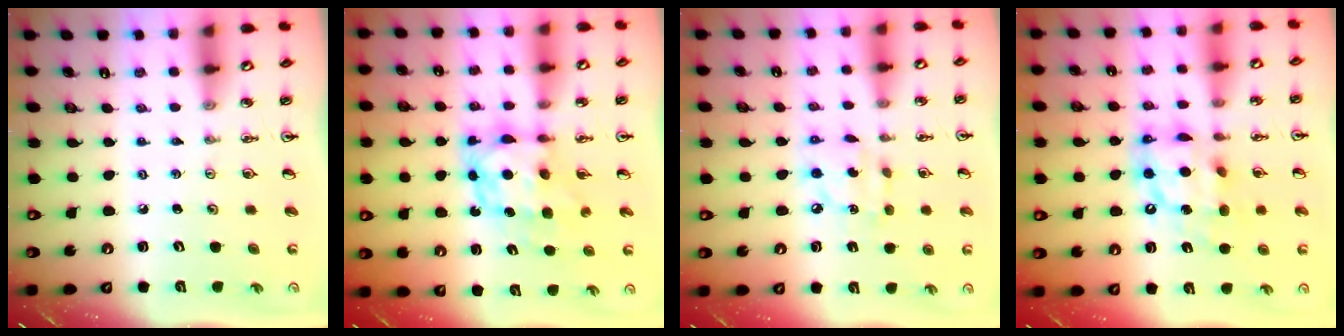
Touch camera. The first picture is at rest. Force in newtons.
{"total": 7.9, "press": 7.9, "slide": 0.8}
{"total": 7.5, "press": 7.5, "slide": 0.4}
{"total": 13.8, "press": 13.7, "slide": 1.5}